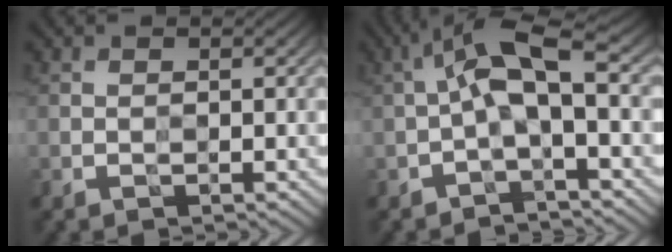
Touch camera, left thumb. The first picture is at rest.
{"total": 7.9, "force": [-0.1, 2.5, 7.4], "torque": [-0.146, 0.027, -0.015]}